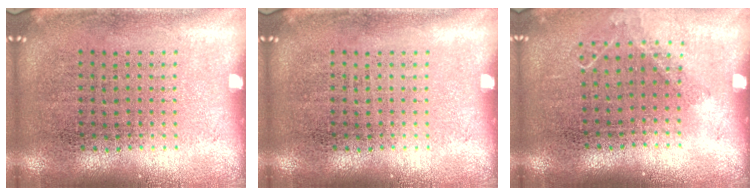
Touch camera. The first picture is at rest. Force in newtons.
{"total": 0.0}
{"total": 0.9, "press": 0.9, "slide": 0.1}